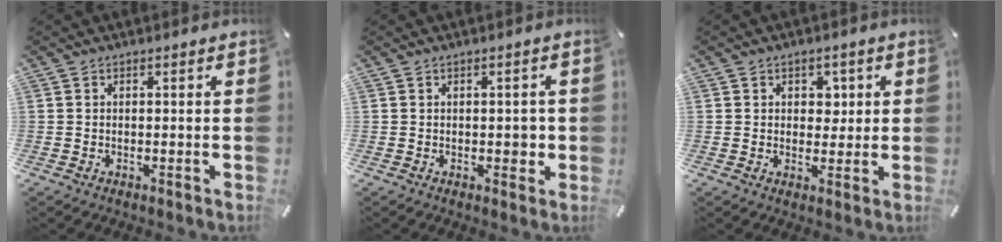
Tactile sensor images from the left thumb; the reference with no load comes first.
{"total": 2.4, "force": [-0.3, 1.5, 1.8], "torque": [-0.015, -0.003, -0.008]}
{"total": 4.1, "force": [0.9, 3.4, 2.1], "torque": [-0.016, -0.005, 0.006]}